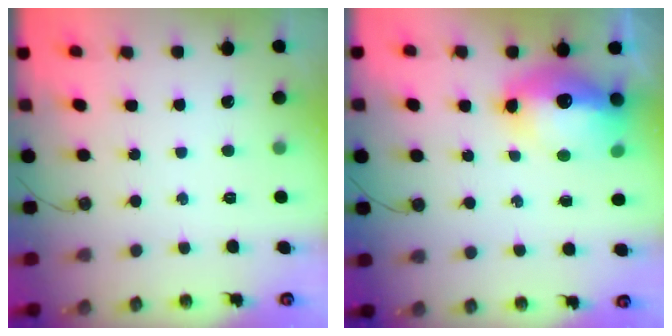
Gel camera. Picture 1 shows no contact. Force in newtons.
{"total": 16.6, "press": 16.5, "slide": 1.5}